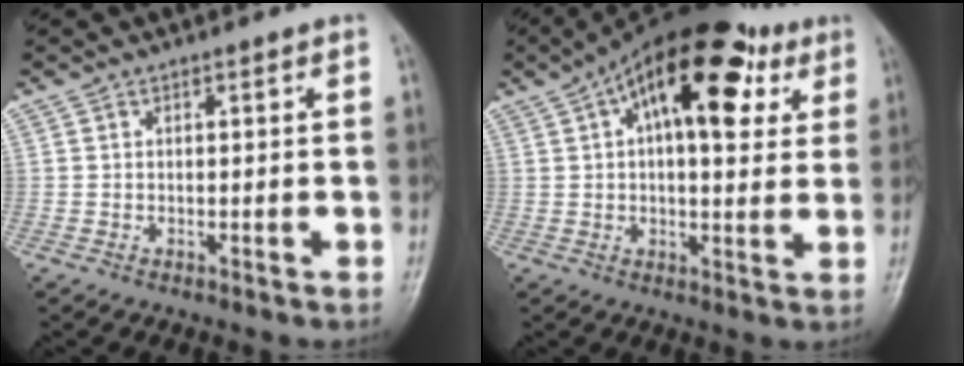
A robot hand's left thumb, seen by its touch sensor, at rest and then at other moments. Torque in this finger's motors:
{"motor_torque": [0.61, 0.90, 1.91, -0.86, 0.35]}